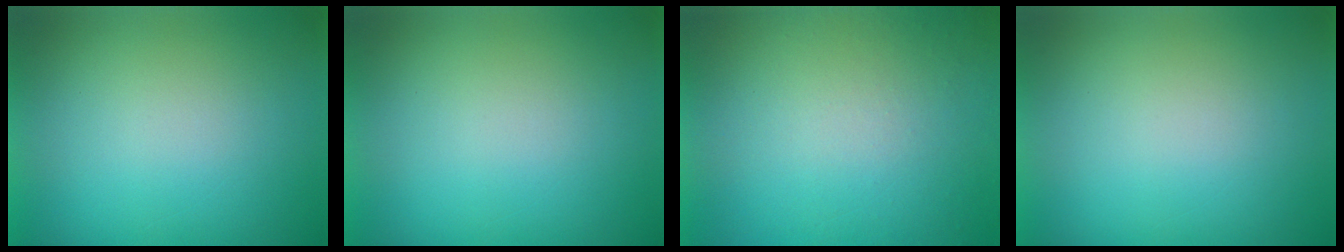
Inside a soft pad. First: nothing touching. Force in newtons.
{"total": 0.0}
{"total": 8.3}
{"total": 0.0}